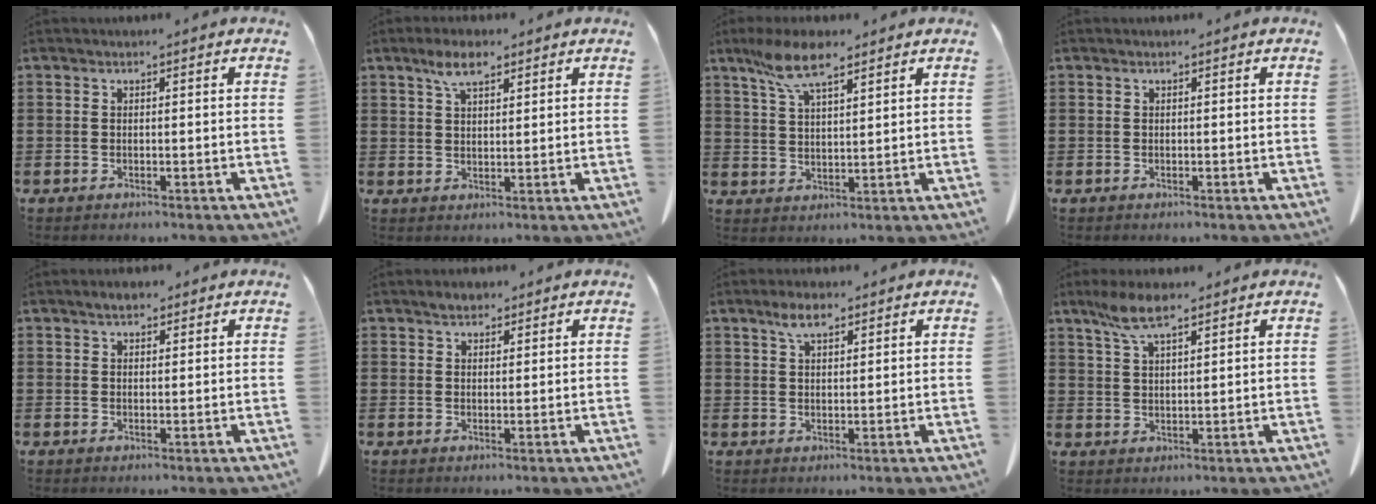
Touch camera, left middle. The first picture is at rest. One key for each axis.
{"total": 4.9, "fx": 3.0, "fy": 1.7, "fz": 3.4, "tx": -0.074, "ty": 0.006, "tz": 0.053}
{"total": 7.9, "fx": 5.3, "fy": 2.3, "fz": 5.4, "tx": -0.118, "ty": 0.000, "tz": 0.098}
{"total": 0.0}
{"total": 2.2, "fx": 1.8, "fy": 0.8, "fz": 1.1, "tx": -0.017, "ty": 0.002, "tz": 0.031}
{"total": 2.1, "fx": 1.8, "fy": 0.9, "fz": 0.6, "tx": -0.008, "ty": 0.001, "tz": 0.033}
{"total": 4.0, "fx": 2.5, "fy": 1.4, "fz": 2.8, "tx": -0.061, "ty": 0.006, "tz": 0.044}
{"total": 6.2, "fx": 4.1, "fy": 1.5, "fz": 4.4, "tx": -0.095, "ty": -0.001, "tz": 0.073}